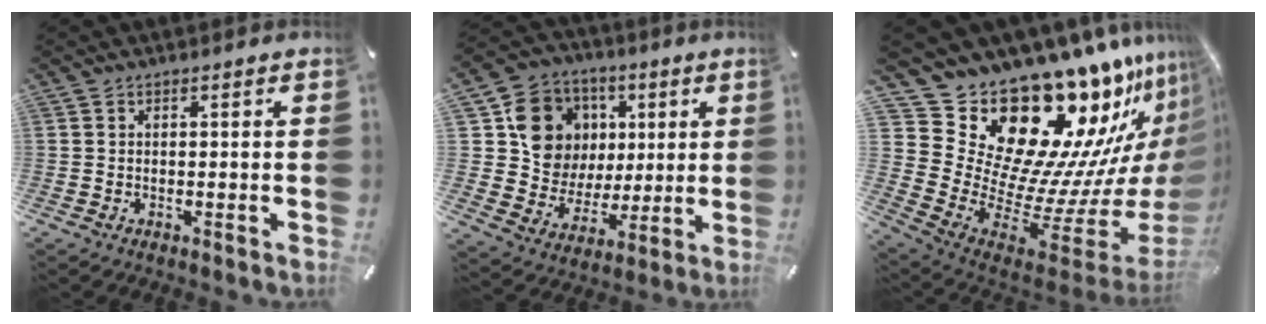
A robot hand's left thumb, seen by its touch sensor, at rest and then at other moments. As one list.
[{"total": 15.6, "force": [4.9, 14.1, 4.7], "torque": [-0.066, -0.024, 0.104]}, {"total": 26.4, "force": [18.0, 14.0, 13.4], "torque": [-0.196, -0.218, 0.366]}]